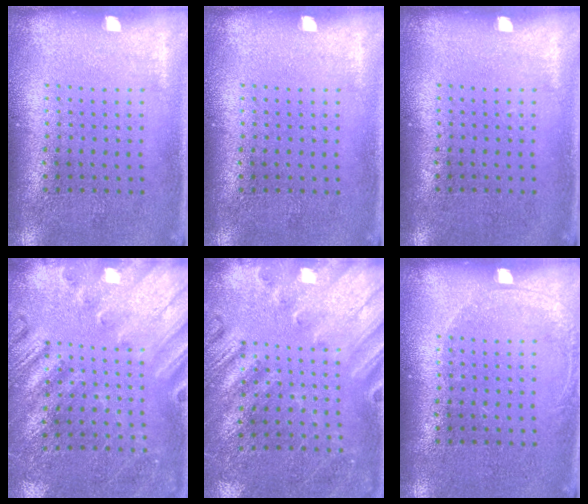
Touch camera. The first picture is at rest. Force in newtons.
{"total": 0.0}
{"total": 0.0}
{"total": 2.2, "press": 2.1, "slide": 0.8}
{"total": 2.2, "press": 2.1, "slide": 0.8}
{"total": 0.9, "press": 0.8, "slide": 0.2}